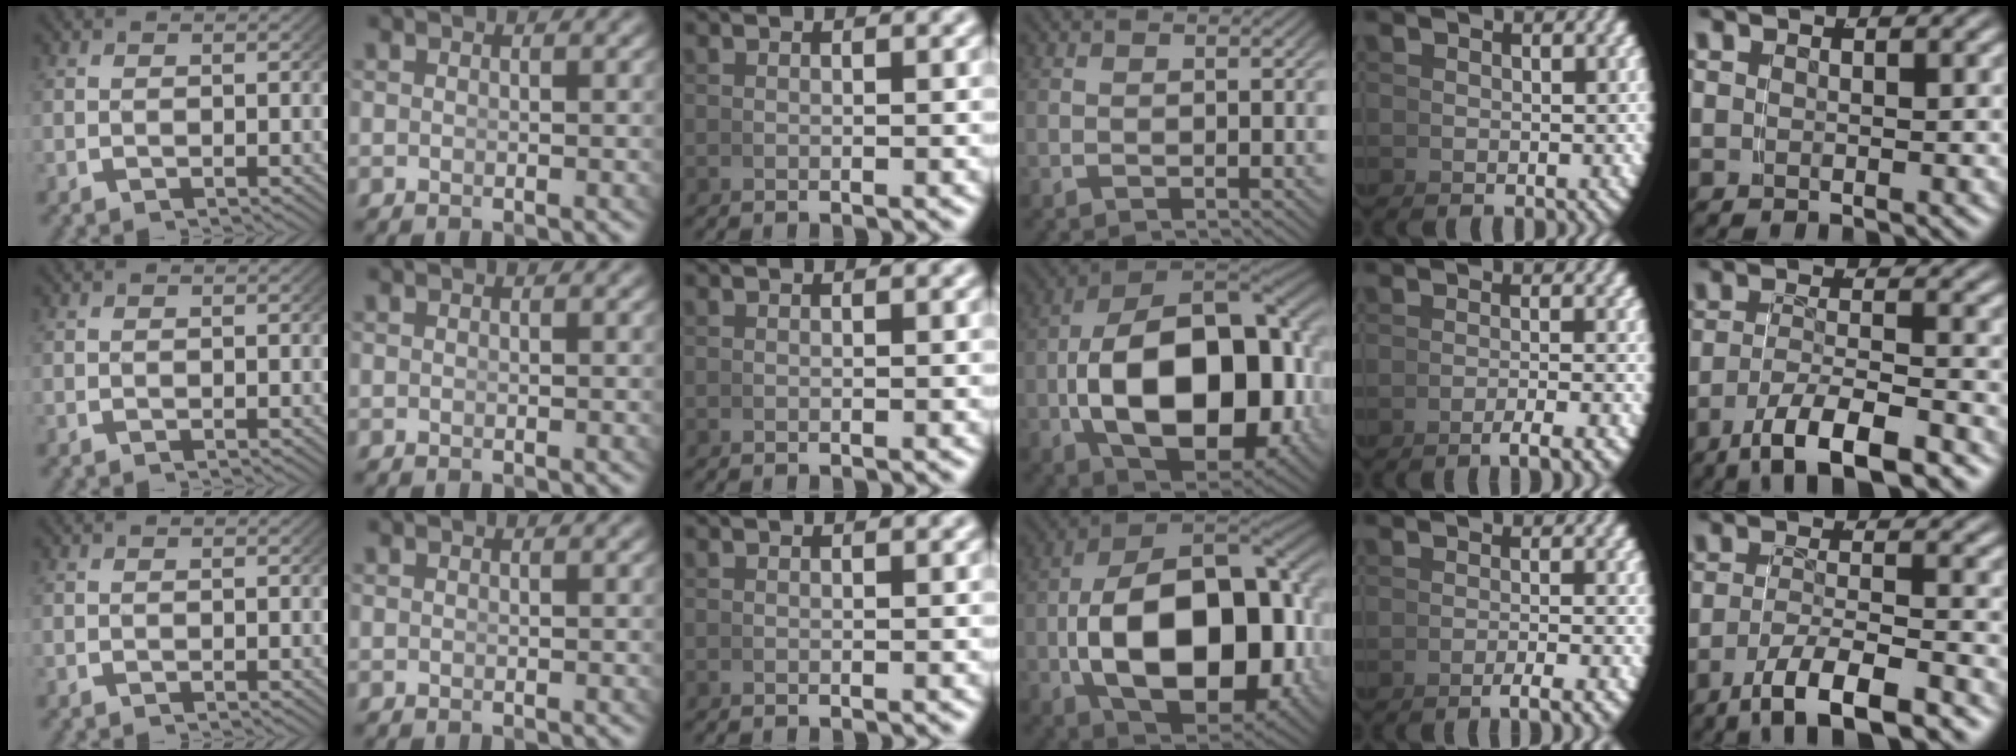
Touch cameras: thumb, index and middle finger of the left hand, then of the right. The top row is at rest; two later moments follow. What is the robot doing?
{"motion": "grasp_and_lifting", "object": "photo album"}